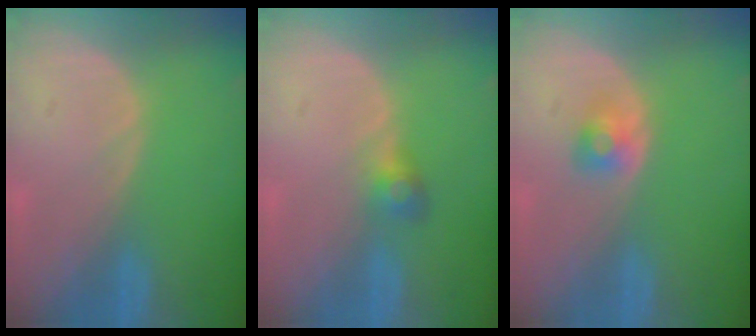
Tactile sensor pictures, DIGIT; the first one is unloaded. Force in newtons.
{"total": 2.7, "press": 2.6, "slide": 0.8}
{"total": 2.5, "press": 2.3, "slide": 0.9}